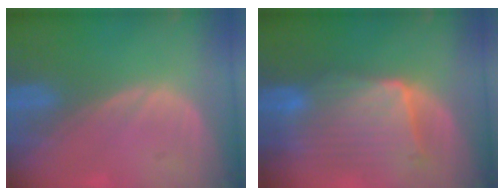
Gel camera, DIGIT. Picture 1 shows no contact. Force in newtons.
{"total": 9.2, "press": 8.5, "slide": 3.7}